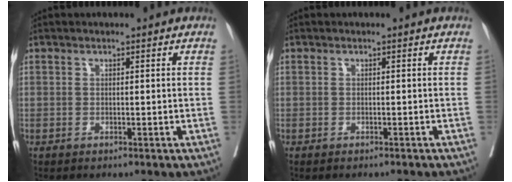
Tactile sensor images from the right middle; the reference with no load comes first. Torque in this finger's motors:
{"motor_torque": [-0.33, -0.30, -0.03, -0.01]}